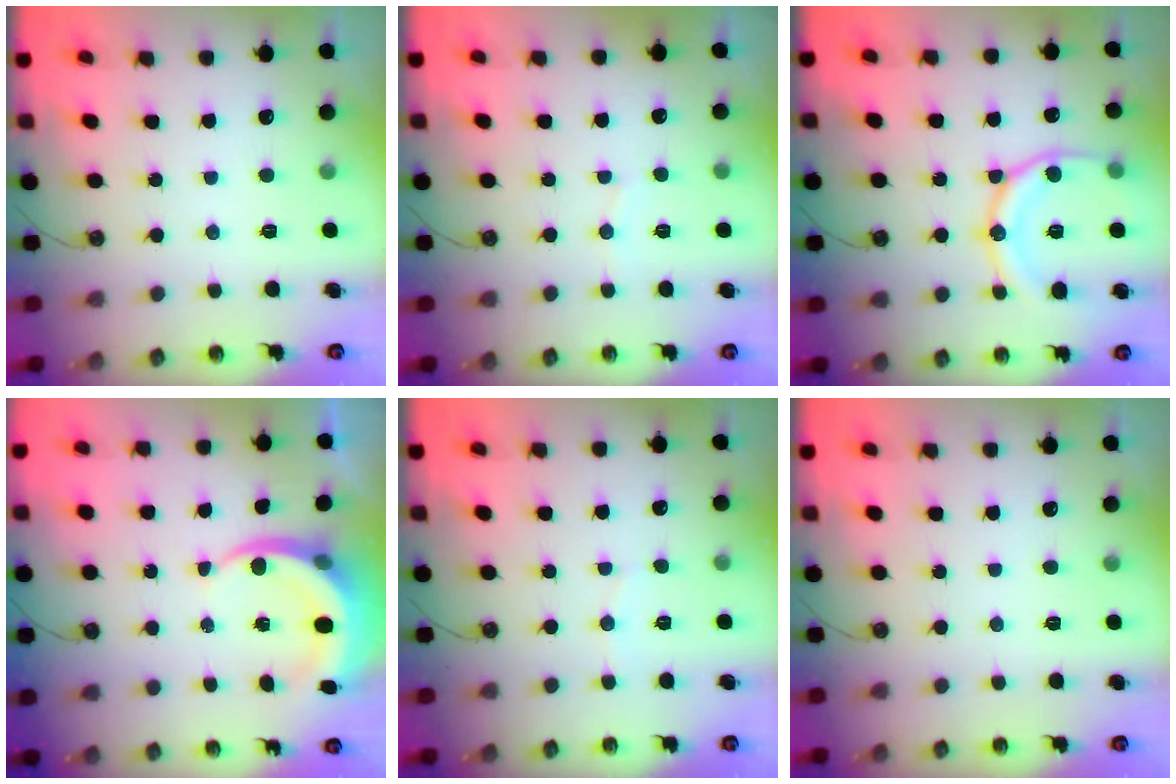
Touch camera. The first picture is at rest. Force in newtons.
{"total": 3.3, "press": 3.3, "slide": 0.4}
{"total": 16.9, "press": 16.8, "slide": 1.7}
{"total": 6.3, "press": 6.3, "slide": 0.2}
{"total": 3.0, "press": 3.0, "slide": 0.3}
{"total": 0.0}